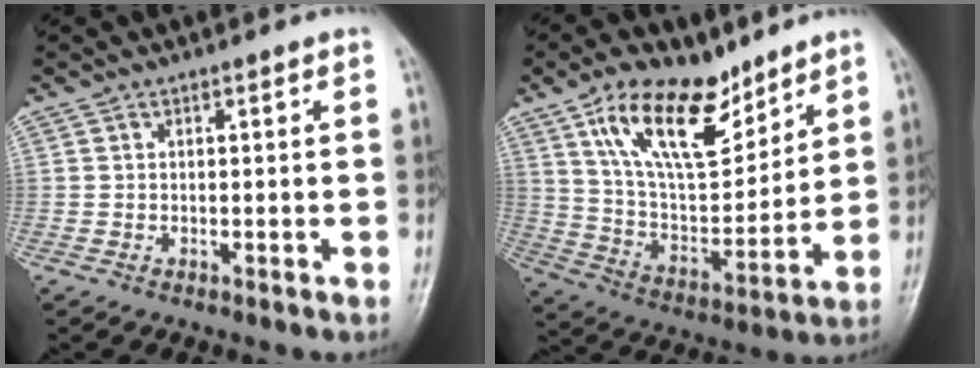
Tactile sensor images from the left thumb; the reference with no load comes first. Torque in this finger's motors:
{"motor_torque": [1.88, 1.84, 1.43, -1.34, 0.19]}